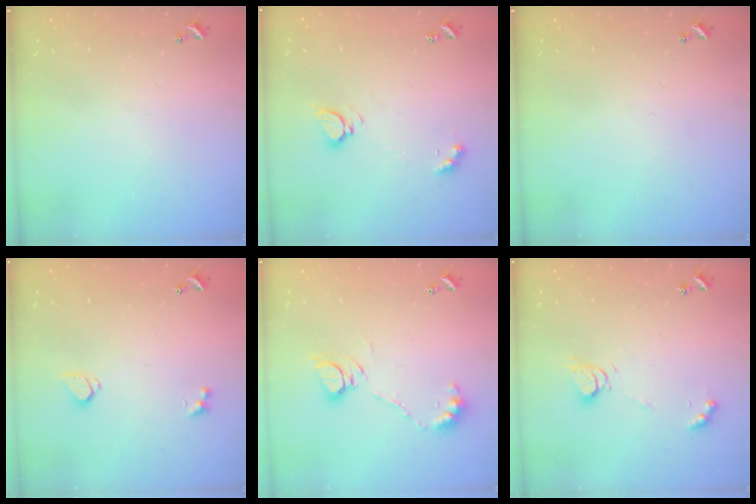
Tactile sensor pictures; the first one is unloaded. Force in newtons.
{"total": 4.3, "press": 4.2, "slide": 0.4}
{"total": 0.0}
{"total": 0.8, "press": 0.6, "slide": 0.4}
{"total": 9.7, "press": 9.6, "slide": 0.9}
{"total": 6.3, "press": 6.3, "slide": 0.3}